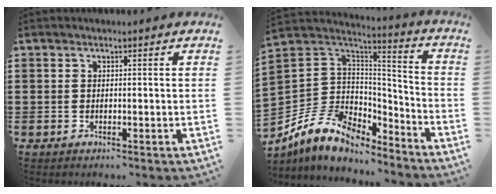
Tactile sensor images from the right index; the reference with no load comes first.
{"total": 10.0, "force": [-6.3, 6.7, 3.9], "torque": [-0.115, 0.011, -0.123]}